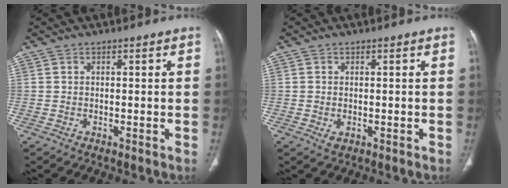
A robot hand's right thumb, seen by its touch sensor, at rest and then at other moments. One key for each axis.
{"total": 1.5, "fx": -0.3, "fy": 1.0, "fz": 1.0, "tx": -0.021, "ty": -0.004, "tz": -0.001}